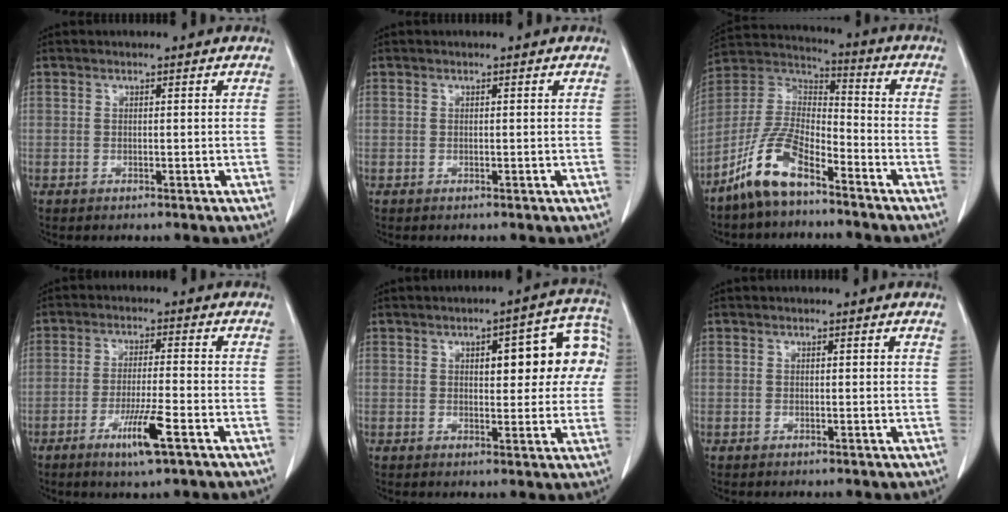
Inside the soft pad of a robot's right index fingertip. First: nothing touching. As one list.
[{"total": 0.0}, {"total": 10.6, "force": [-7.3, 2.9, 7.1], "torque": [-0.159, 0.011, -0.147]}, {"total": 7.0, "force": [-3.4, 0.0, 6.1], "torque": [-0.111, -0.014, -0.061]}, {"total": 11.8, "force": [2.8, 4.2, 10.7], "torque": [-0.120, 0.036, 0.033]}, {"total": 0.8, "force": [0.5, 0.2, 0.6], "torque": [-0.009, -0.001, 0.004]}]